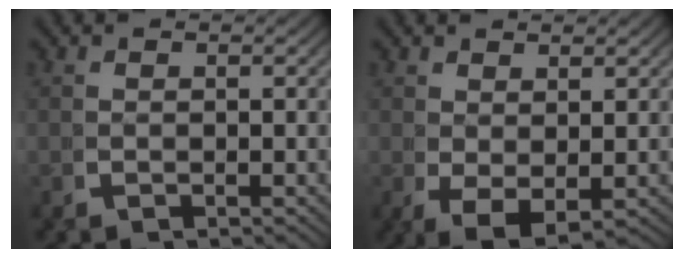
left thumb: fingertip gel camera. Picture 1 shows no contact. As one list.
[{"total": 3.7, "force": [-1.1, 2.3, 2.7], "torque": [-0.061, -0.032, 0.006]}]